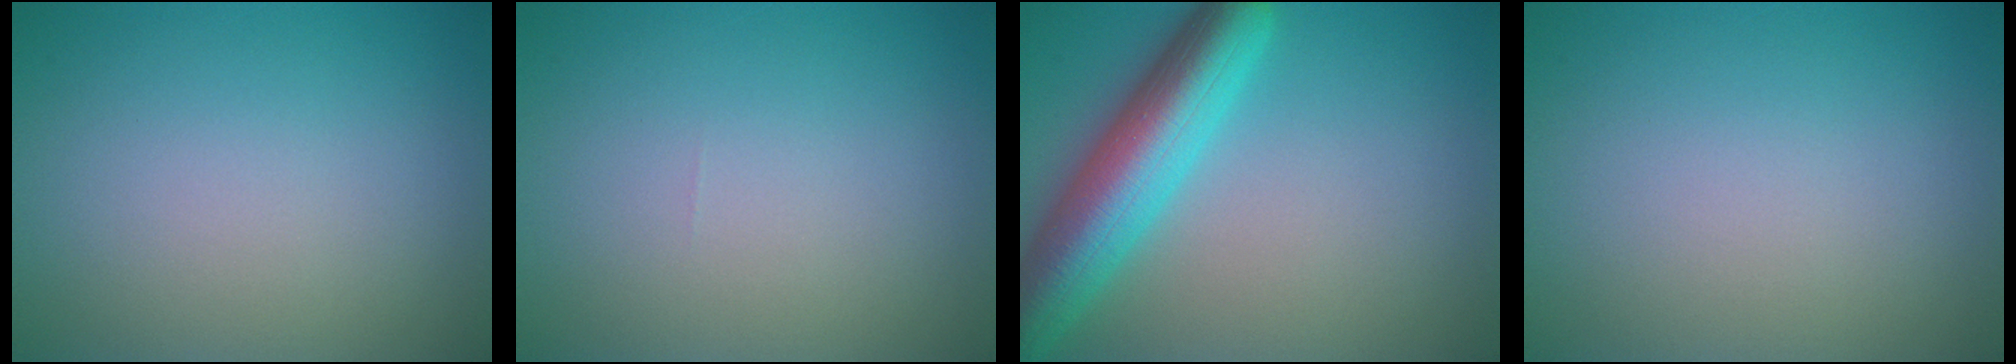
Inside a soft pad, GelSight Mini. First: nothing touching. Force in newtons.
{"total": 0.0}
{"total": 8.5, "press": 8.4, "slide": 0.5}
{"total": 0.0}